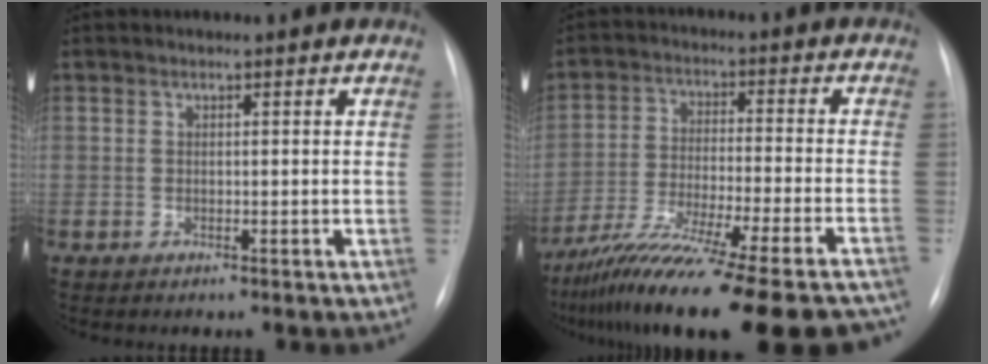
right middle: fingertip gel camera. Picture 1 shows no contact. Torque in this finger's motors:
{"motor_torque": [1.22, -0.92, 0.46, 0.21]}